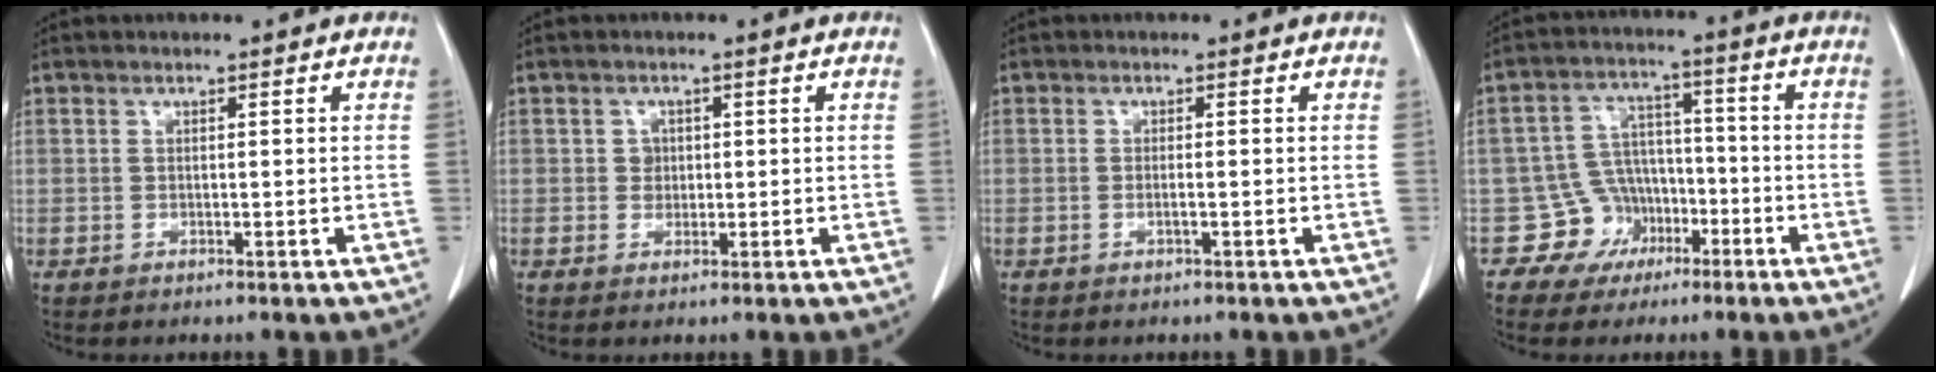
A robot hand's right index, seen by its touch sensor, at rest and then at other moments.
{"total": 1.7, "force": [0.1, 1.6, 0.5], "torque": [-0.005, 0.002, 0.002]}
{"total": 0.8, "force": [-0.3, 0.0, 0.7], "torque": [-0.016, 0.000, -0.006]}
{"total": 7.2, "force": [-3.5, 6.3, 0.2], "torque": [0.012, 0.023, -0.051]}